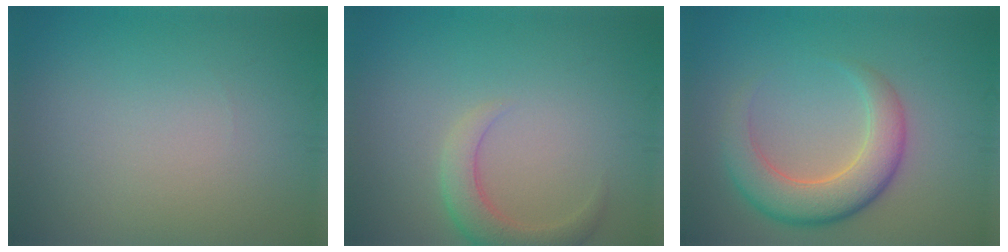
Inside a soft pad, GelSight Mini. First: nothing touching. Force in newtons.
{"total": 3.0, "press": 3.0, "slide": 0.3}
{"total": 5.6, "press": 5.6, "slide": 0.3}